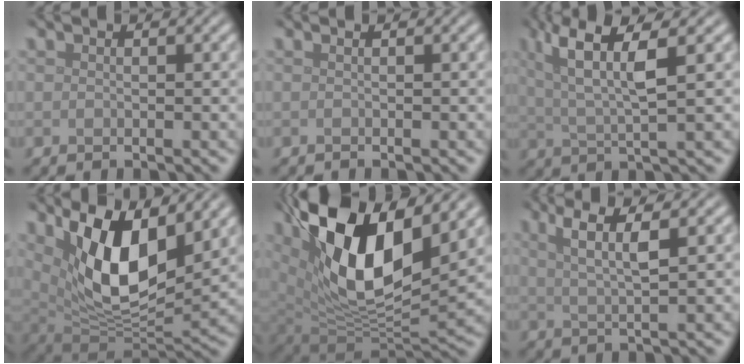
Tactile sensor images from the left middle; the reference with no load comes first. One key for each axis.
{"total": 0.5, "fx": -0.1, "fy": 0.2, "fz": 0.5, "tx": -0.005, "ty": 0.001, "tz": -0.005}
{"total": 6.6, "fx": 2.4, "fy": 1.5, "fz": 5.9, "tx": -0.116, "ty": 0.004, "tz": 0.046}
{"total": 11.2, "fx": 3.8, "fy": 5.1, "fz": 9.2, "tx": -0.164, "ty": -0.014, "tz": 0.071}
{"total": 14.9, "fx": 5.8, "fy": 7.3, "fz": 11.7, "tx": -0.210, "ty": -0.001, "tz": 0.103}
{"total": 3.5, "fx": 1.5, "fy": 0.7, "fz": 3.1, "tx": -0.059, "ty": -0.002, "tz": 0.029}